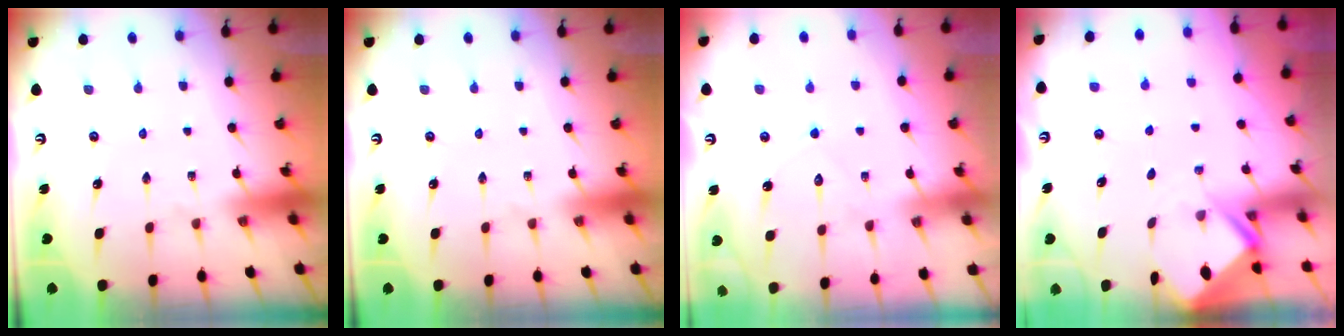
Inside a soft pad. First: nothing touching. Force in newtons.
{"total": 0.0}
{"total": 7.6, "press": 7.6, "slide": 0.7}
{"total": 2.4, "press": 2.4, "slide": 0.1}